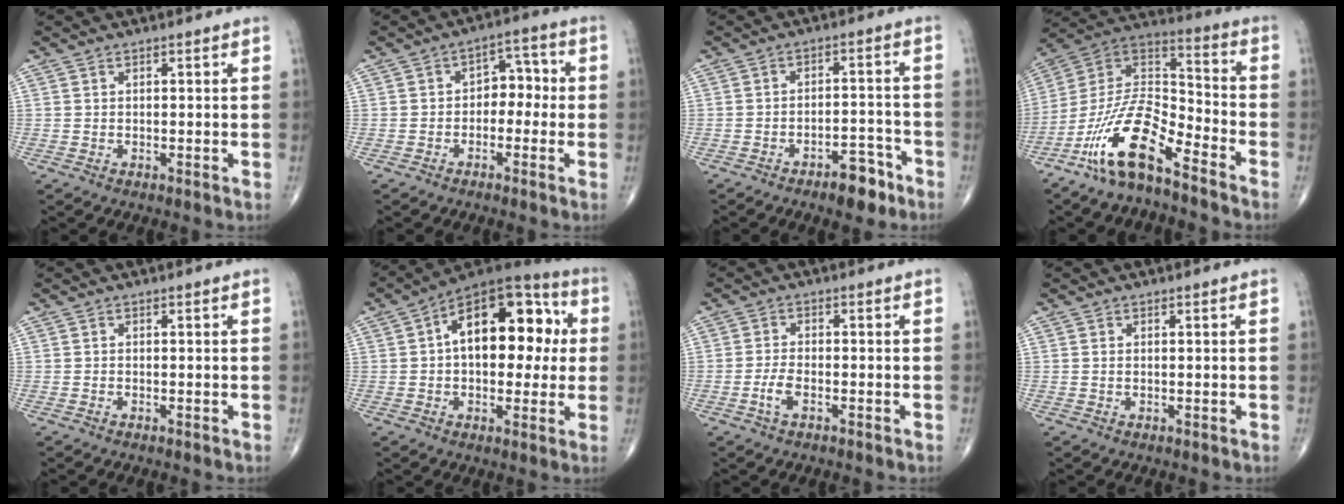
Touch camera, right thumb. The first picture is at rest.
{"total": 4.8, "force": [-0.8, 3.4, 3.3], "torque": [-0.017, 0.026, -0.024]}
{"total": 6.4, "force": [-4.4, 2.7, 3.9], "torque": [-0.040, 0.037, -0.062]}
{"total": 16.1, "force": [-10.7, 5.0, 11.0], "torque": [-0.202, 0.081, -0.207]}
{"total": 0.0}
{"total": 19.2, "force": [2.7, 10.8, 15.6], "torque": [-0.194, 0.034, 0.028]}
{"total": 3.1, "force": [-1.5, 1.2, 2.4], "torque": [-0.055, 0.012, -0.031]}
{"total": 0.0}